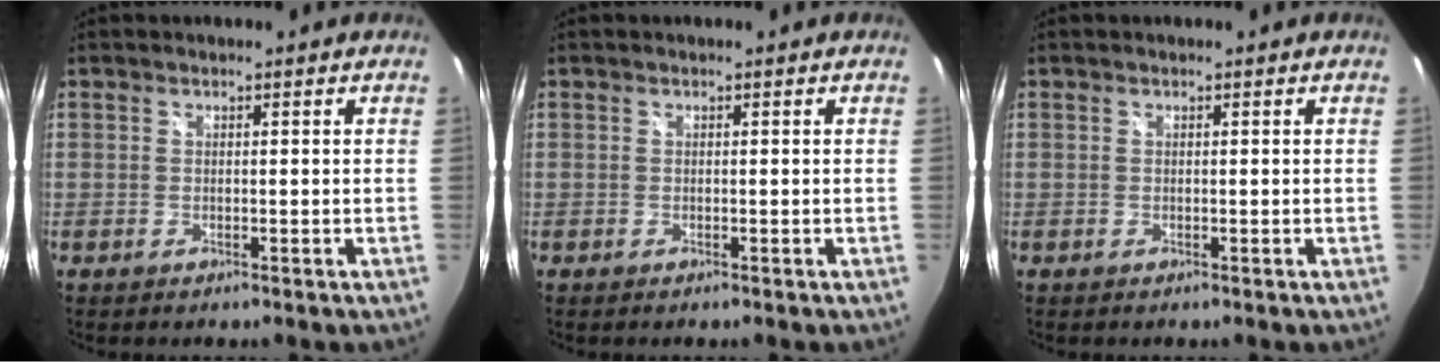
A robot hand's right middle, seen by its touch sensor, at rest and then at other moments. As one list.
[{"total": 0.0}, {"total": 0.0}]